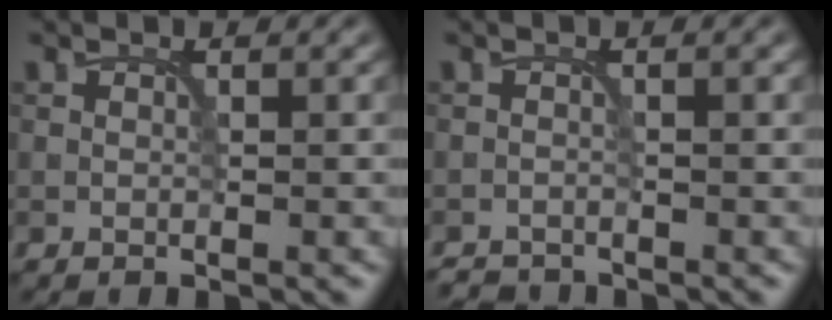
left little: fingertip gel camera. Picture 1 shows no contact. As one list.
[{"total": 1.8, "force": [-1.7, 0.2, 0.2], "torque": [0.001, -0.003, -0.031]}]